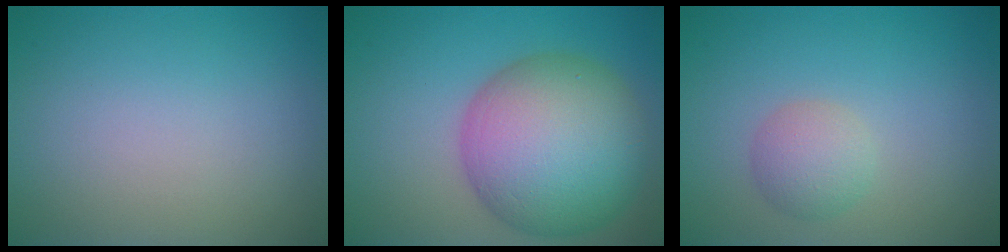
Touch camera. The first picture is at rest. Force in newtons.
{"total": 12.1, "press": 12.1, "slide": 0.5}
{"total": 2.3, "press": 2.3, "slide": 0.0}